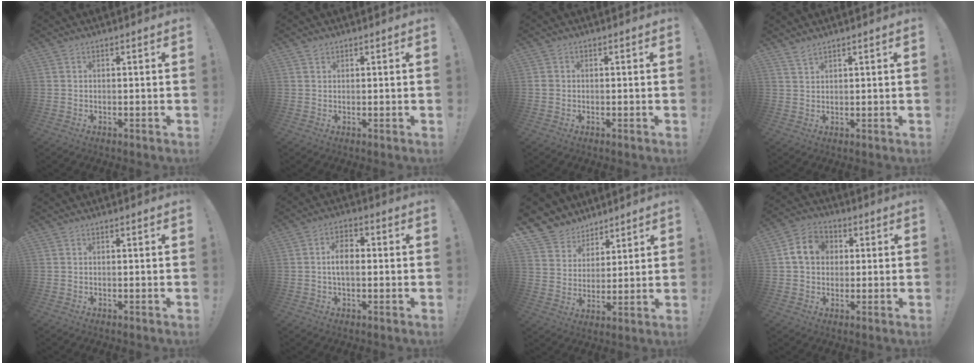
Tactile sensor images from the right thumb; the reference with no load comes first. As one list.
[{"total": 1.1, "force": [0.9, 0.6, 0.1], "torque": [0.004, -0.003, 0.017]}, {"total": 1.2, "force": [-0.2, 1.1, 0.4], "torque": [-0.006, 0.004, -0.003]}, {"total": 2.4, "force": [2.1, 0.4, 0.9], "torque": [-0.015, -0.015, 0.039]}, {"total": 0.0}, {"total": 6.8, "force": [0.0, 3.9, 5.6], "torque": [-0.080, 0.008, -0.002]}, {"total": 9.5, "force": [6.6, 6.7, 1.0], "torque": [-0.026, -0.054, 0.136]}, {"total": 9.4, "force": [1.9, 7.9, 4.8], "torque": [-0.071, 0.012, 0.040]}]